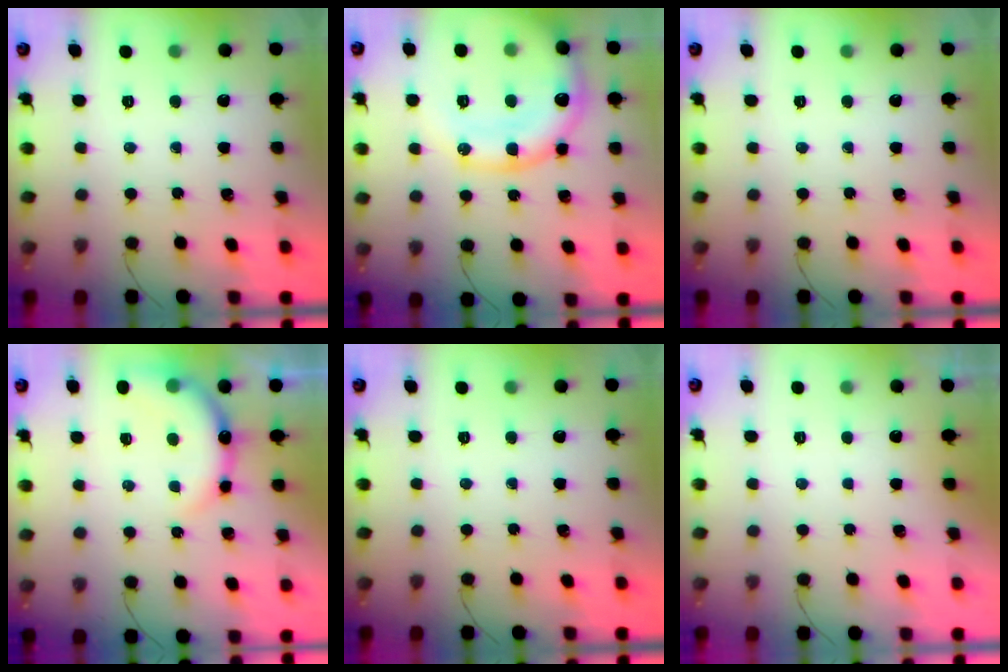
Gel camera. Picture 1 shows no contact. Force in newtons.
{"total": 18.8, "press": 18.6, "slide": 2.9}
{"total": 0.0}
{"total": 8.5, "press": 8.5, "slide": 0.8}
{"total": 0.0}
{"total": 3.0, "press": 3.0, "slide": 0.1}